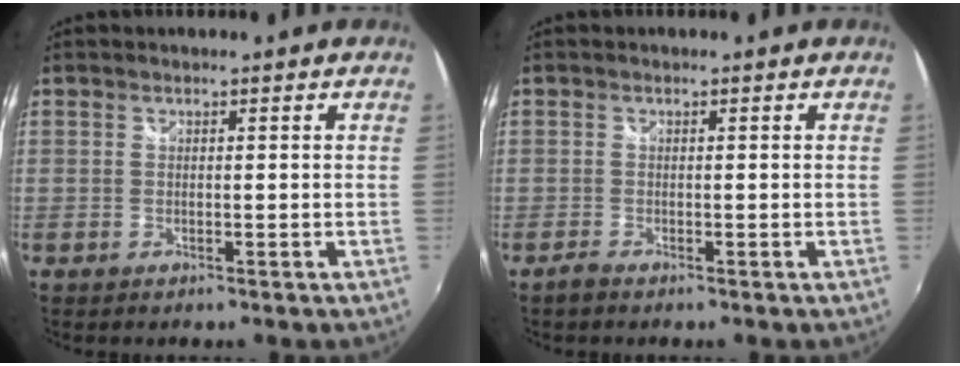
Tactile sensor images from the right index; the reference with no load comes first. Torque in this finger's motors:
{"motor_torque": [-0.88, 0.65, -0.77, -0.21]}